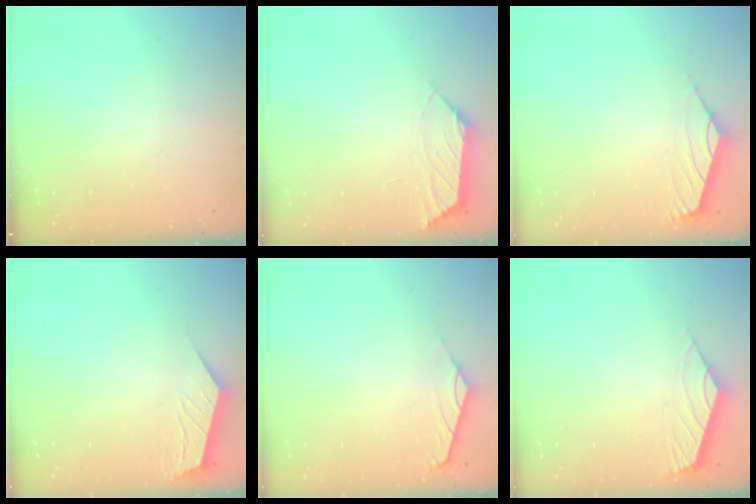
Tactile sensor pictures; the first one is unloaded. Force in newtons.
{"total": 1.3, "press": 1.2, "slide": 0.4}
{"total": 1.8, "press": 1.6, "slide": 0.7}
{"total": 2.1, "press": 2.0, "slide": 0.4}
{"total": 0.0}
{"total": 2.4, "press": 2.3, "slide": 0.6}